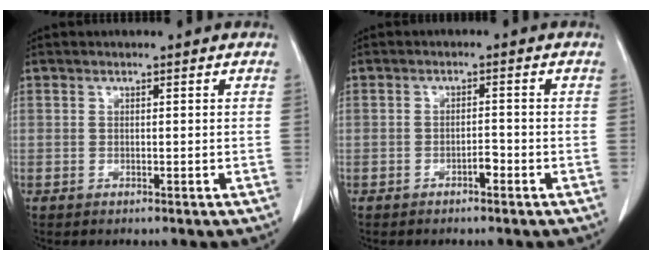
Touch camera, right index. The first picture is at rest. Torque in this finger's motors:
{"motor_torque": [0.10, 0.03, 0.29, 0.05]}